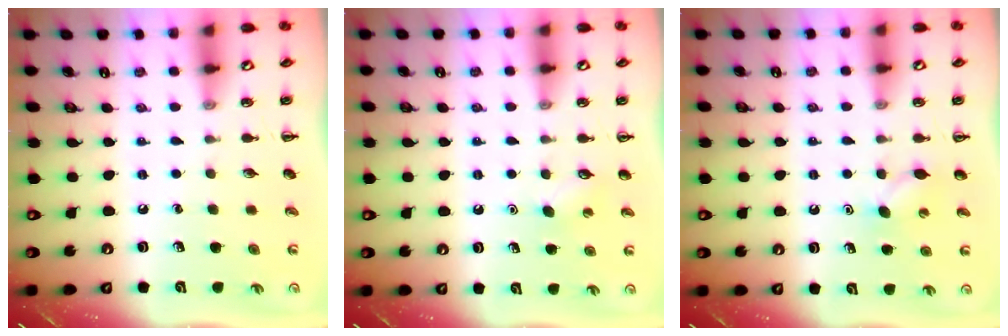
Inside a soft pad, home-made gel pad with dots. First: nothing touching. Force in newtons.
{"total": 2.9, "press": 2.8, "slide": 0.7}
{"total": 6.0, "press": 5.7, "slide": 1.7}